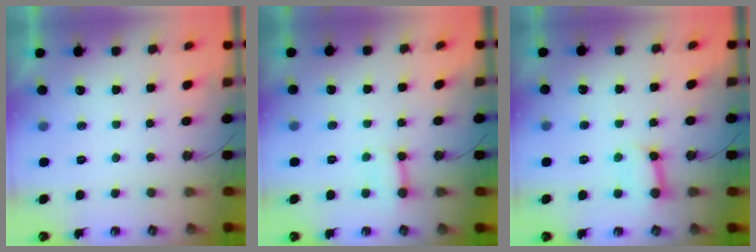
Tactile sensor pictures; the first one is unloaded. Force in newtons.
{"total": 3.8, "press": 3.7, "slide": 0.7}
{"total": 7.1, "press": 7.1, "slide": 0.4}